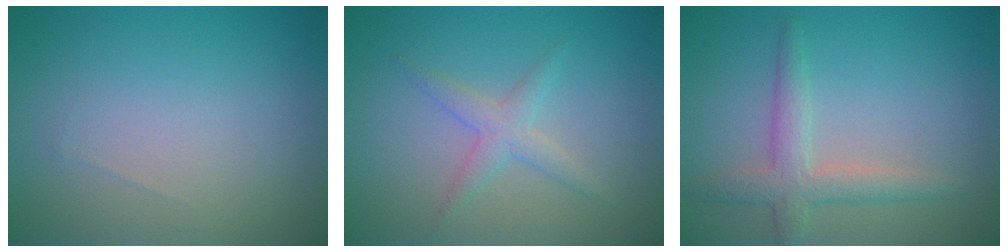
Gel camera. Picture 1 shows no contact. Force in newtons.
{"total": 2.0, "press": 2.0, "slide": 0.0}
{"total": 3.1, "press": 3.1, "slide": 0.0}